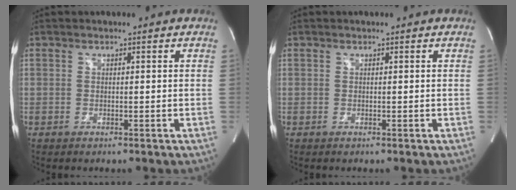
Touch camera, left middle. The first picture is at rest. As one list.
[{"total": 0.0}]